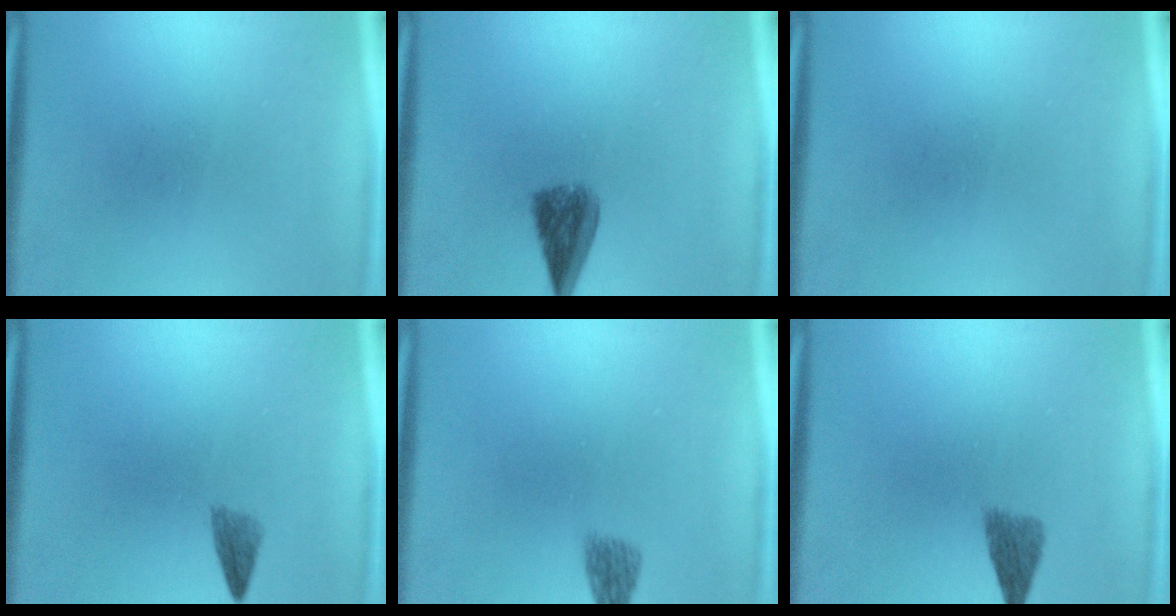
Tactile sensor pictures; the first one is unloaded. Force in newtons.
{"total": 5.4}
{"total": 0.0}
{"total": 1.7}
{"total": 2.4}
{"total": 2.9}